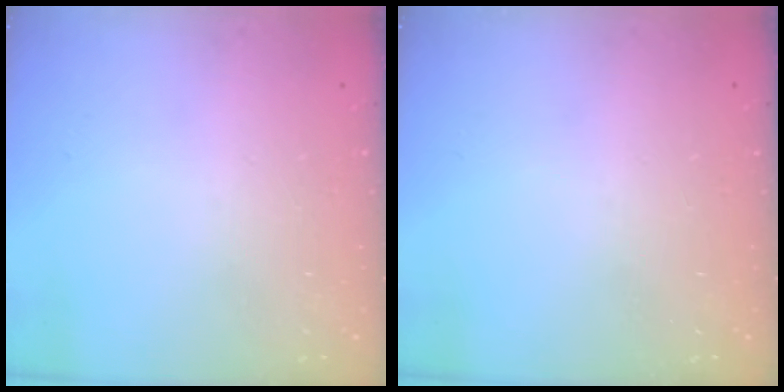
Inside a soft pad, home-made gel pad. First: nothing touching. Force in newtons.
{"total": 0.0}